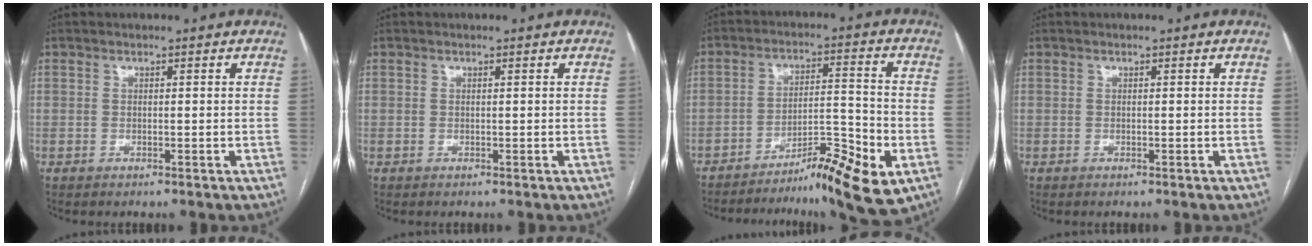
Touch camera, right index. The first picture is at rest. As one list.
[{"total": 0.0}, {"total": 12.7, "force": [-7.5, 1.3, 10.2], "torque": [-0.155, 0.002, -0.111]}, {"total": 0.0}]